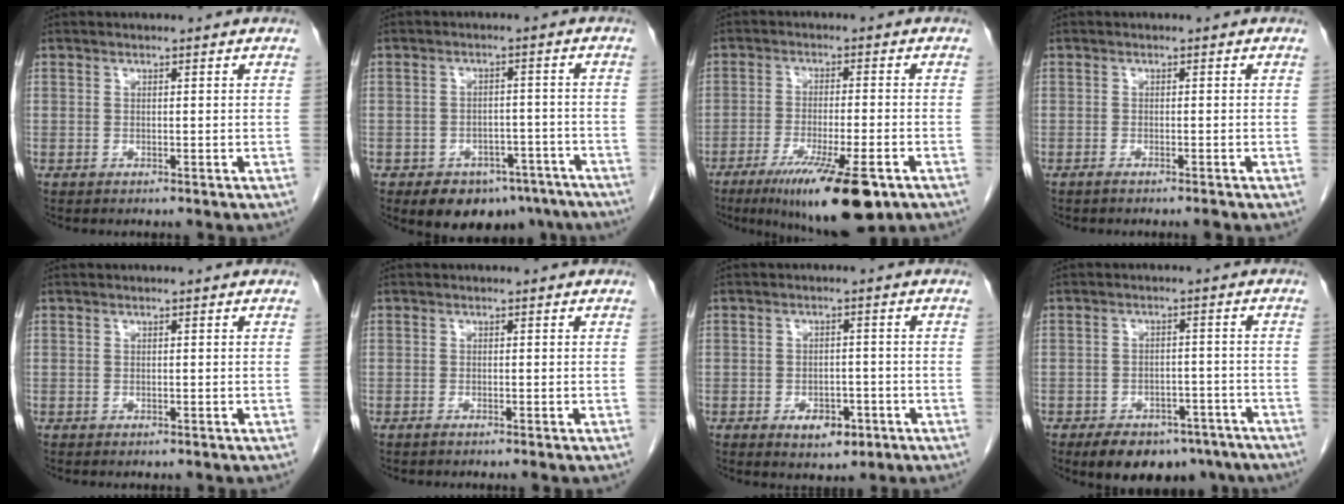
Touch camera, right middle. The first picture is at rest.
{"total": 10.8, "force": [-7.9, 6.3, 3.9], "torque": [-0.037, 0.014, -0.100]}
{"total": 13.7, "force": [-8.3, 1.9, 10.7], "torque": [-0.155, -0.030, -0.127]}
{"total": 1.2, "force": [-0.9, -0.3, 0.7], "torque": [-0.012, 0.001, -0.015]}
{"total": 0.0}
{"total": 0.7, "force": [-0.5, -0.2, 0.4], "torque": [-0.009, 0.001, -0.009]}
{"total": 4.7, "force": [-2.3, 2.7, 3.1], "torque": [-0.041, 0.004, -0.026]}
{"total": 12.2, "force": [-8.8, 6.6, 5.2], "torque": [-0.070, 0.011, -0.116]}